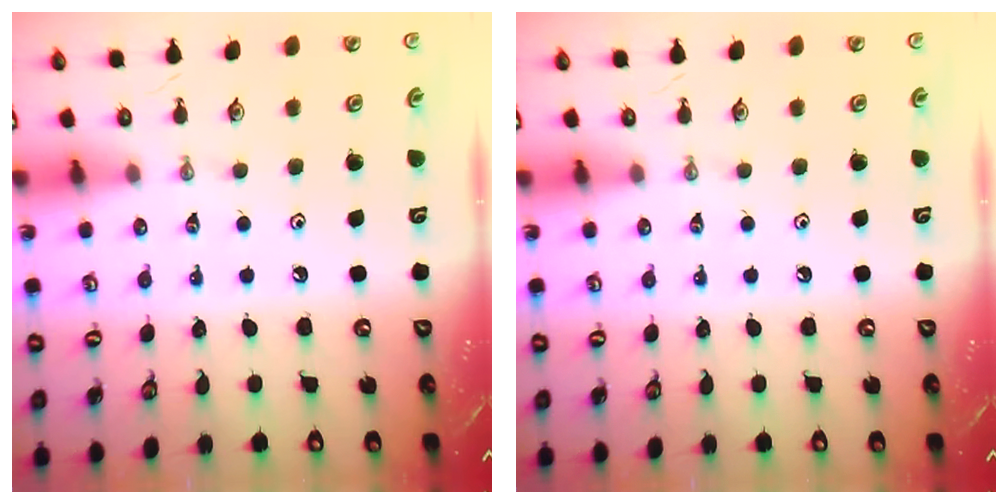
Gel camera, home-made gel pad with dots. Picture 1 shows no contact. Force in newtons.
{"total": 0.0}